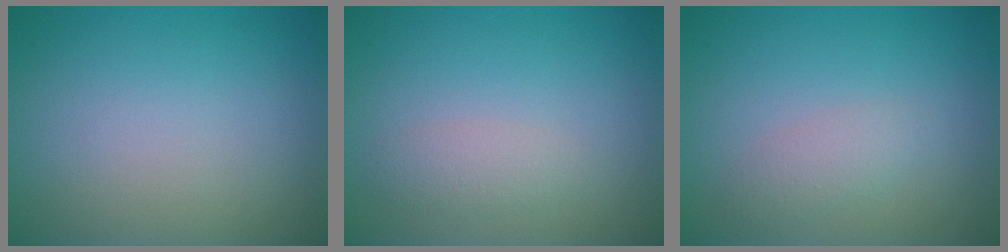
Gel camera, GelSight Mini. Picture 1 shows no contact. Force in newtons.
{"total": 1.5, "press": 1.5, "slide": 0.1}
{"total": 1.6, "press": 1.6, "slide": 0.1}